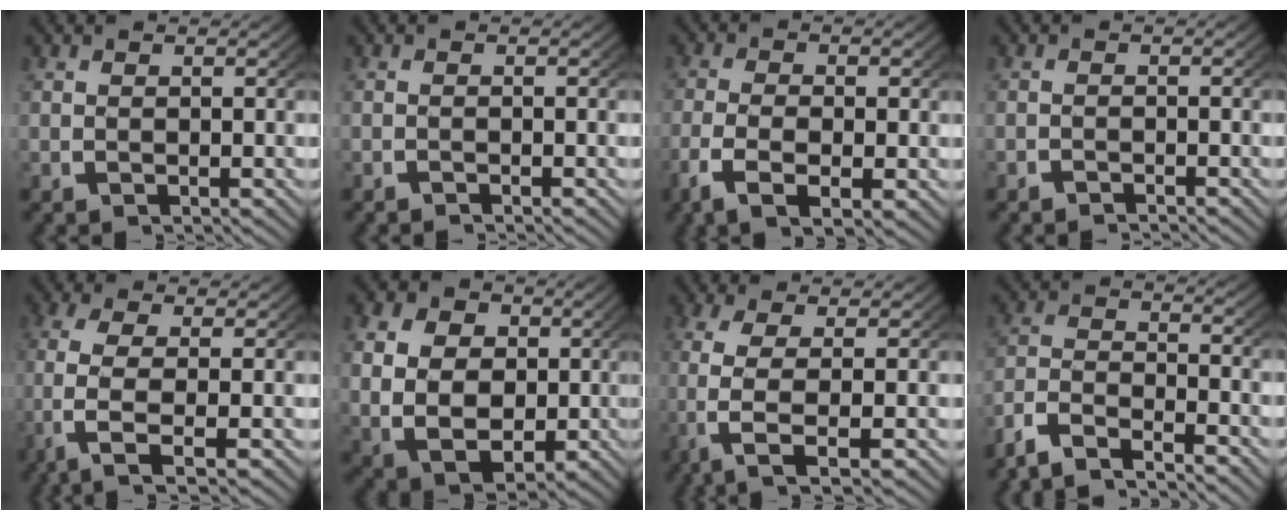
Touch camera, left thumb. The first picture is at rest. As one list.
[{"total": 0.8, "force": [-0.8, -0.1, 0.0], "torque": [0.003, -0.001, -0.018]}, {"total": 4.6, "force": [-1.7, 2.1, 3.8], "torque": [-0.083, -0.011, -0.027]}, {"total": 1.2, "force": [-1.2, 0.1, 0.1], "torque": [-0.001, -0.002, -0.025]}, {"total": 7.4, "force": [-0.7, 3.4, 6.6], "torque": [-0.159, -0.018, -0.005]}, {"total": 10.5, "force": [-0.2, 8.2, 6.6], "torque": [-0.137, -0.043, 0.011]}, {"total": 7.0, "force": [-0.5, 2.6, 6.5], "torque": [-0.151, -0.017, 0.002]}, {"total": 6.4, "force": [-4.6, 3.1, 3.3], "torque": [-0.068, -0.009, -0.085]}]